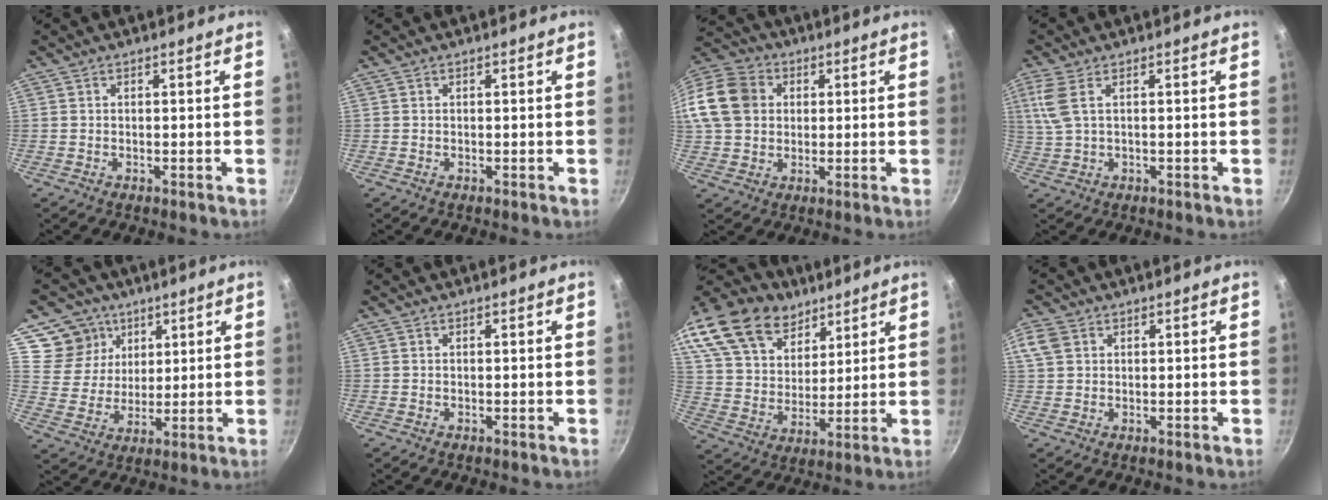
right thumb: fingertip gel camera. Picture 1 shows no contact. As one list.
[{"total": 0.0}, {"total": 20.7, "force": [3.9, 17.1, 10.9], "torque": [-0.252, 0.040, 0.062]}, {"total": 5.3, "force": [0.8, 1.8, 4.9], "torque": [-0.112, 0.002, 0.023]}, {"total": 10.4, "force": [5.6, 8.4, 2.1], "torque": [-0.009, -0.033, 0.099]}, {"total": 0.0}, {"total": 26.3, "force": [17.3, 16.1, 11.5], "torque": [-0.235, -0.019, 0.320]}, {"total": 4.5, "force": [1.7, 3.3, 2.5], "torque": [-0.048, 0.003, 0.031]}]